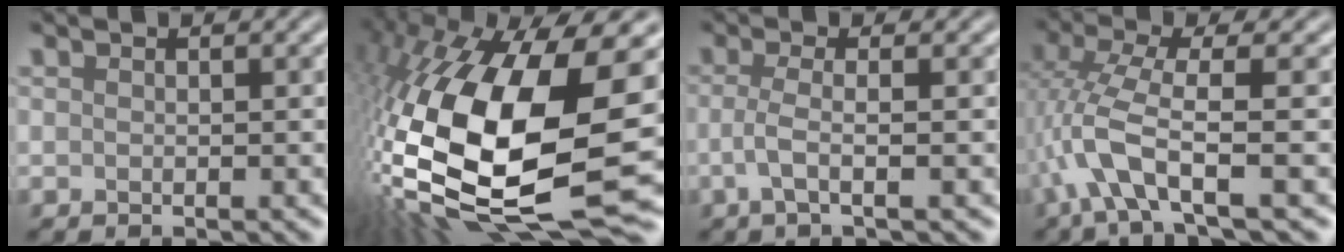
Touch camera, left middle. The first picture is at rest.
{"total": 20.0, "force": [-0.8, 8.0, 18.3], "torque": [-0.384, -0.041, -0.003]}
{"total": 2.1, "force": [-0.6, 0.1, 2.0], "torque": [-0.047, 0.005, -0.016]}
{"total": 5.3, "force": [-1.2, 1.1, 5.1], "torque": [-0.114, 0.008, -0.029]}